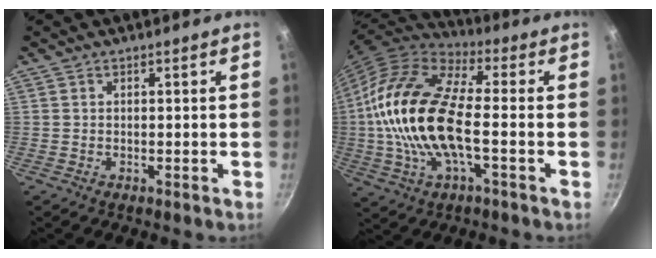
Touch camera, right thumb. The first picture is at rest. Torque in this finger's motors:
{"motor_torque": [-0.67, 1.74, 2.28, -0.50, 0.79]}